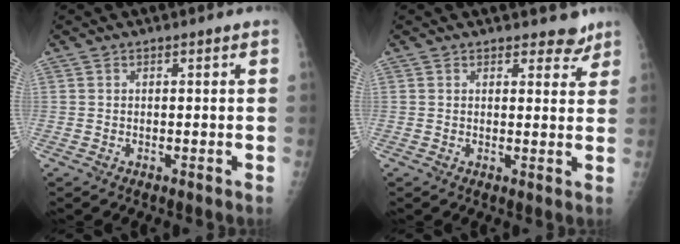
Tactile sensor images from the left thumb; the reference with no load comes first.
{"total": 3.7, "force": [3.1, 1.8, 0.7], "torque": [0.016, -0.022, 0.034]}